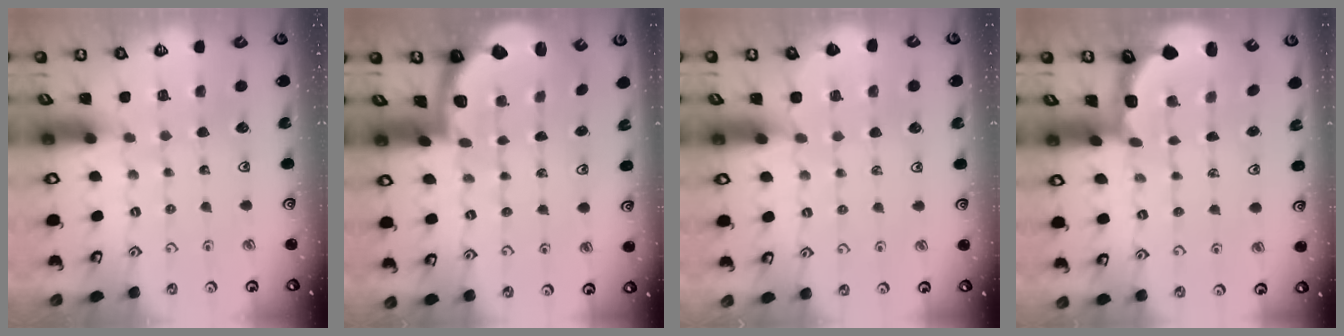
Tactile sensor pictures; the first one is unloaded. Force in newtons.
{"total": 1.9, "press": 1.8, "slide": 0.5}
{"total": 1.5, "press": 1.5, "slide": 0.3}
{"total": 2.5, "press": 2.2, "slide": 1.2}